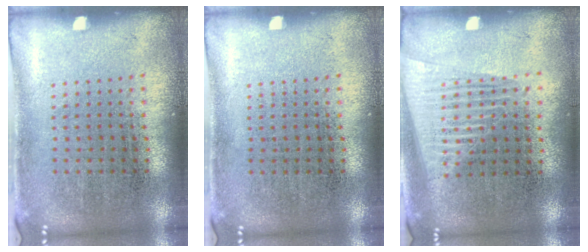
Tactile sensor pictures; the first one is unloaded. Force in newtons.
{"total": 0.0}
{"total": 1.5, "press": 1.4, "slide": 0.5}